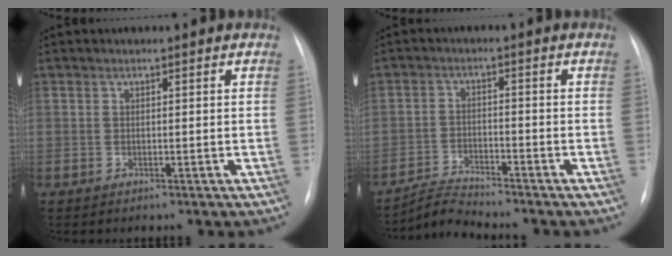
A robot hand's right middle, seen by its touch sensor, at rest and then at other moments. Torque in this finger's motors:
{"motor_torque": [-0.35, -0.31, -0.05, -0.01]}